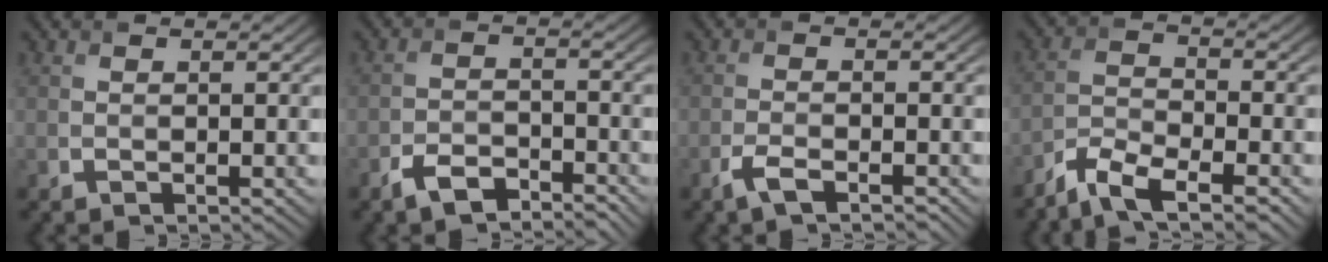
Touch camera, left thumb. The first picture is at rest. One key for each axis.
{"total": 4.2, "fx": -3.3, "fy": 1.7, "fz": 1.9, "tx": -0.037, "ty": 0.000, "tz": -0.068}
{"total": 2.9, "fx": -2.1, "fy": 0.8, "fz": 1.9, "tx": -0.046, "ty": -0.002, "tz": -0.045}
{"total": 6.0, "fx": -4.7, "fy": 1.4, "fz": 3.4, "tx": -0.076, "ty": -0.005, "tz": -0.099}